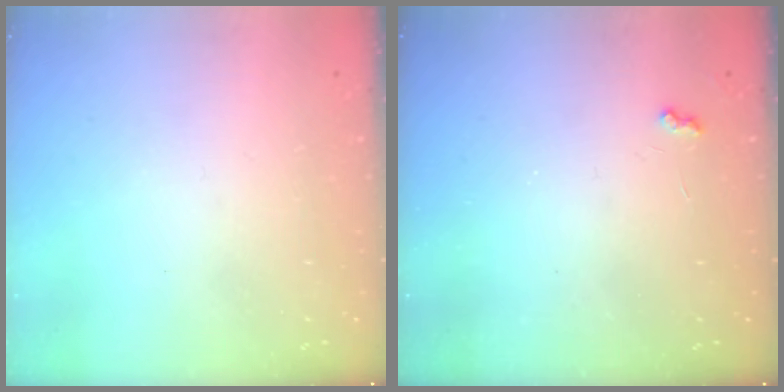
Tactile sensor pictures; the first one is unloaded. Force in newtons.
{"total": 3.0, "press": 3.0, "slide": 0.4}